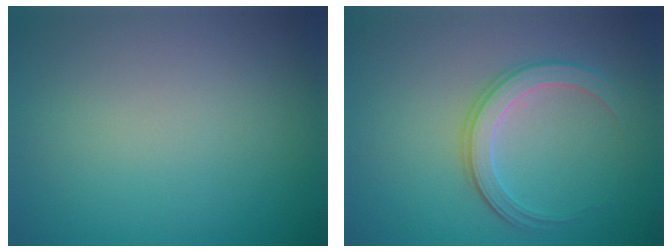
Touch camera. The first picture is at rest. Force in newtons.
{"total": 2.9, "press": 2.7, "slide": 1.0}